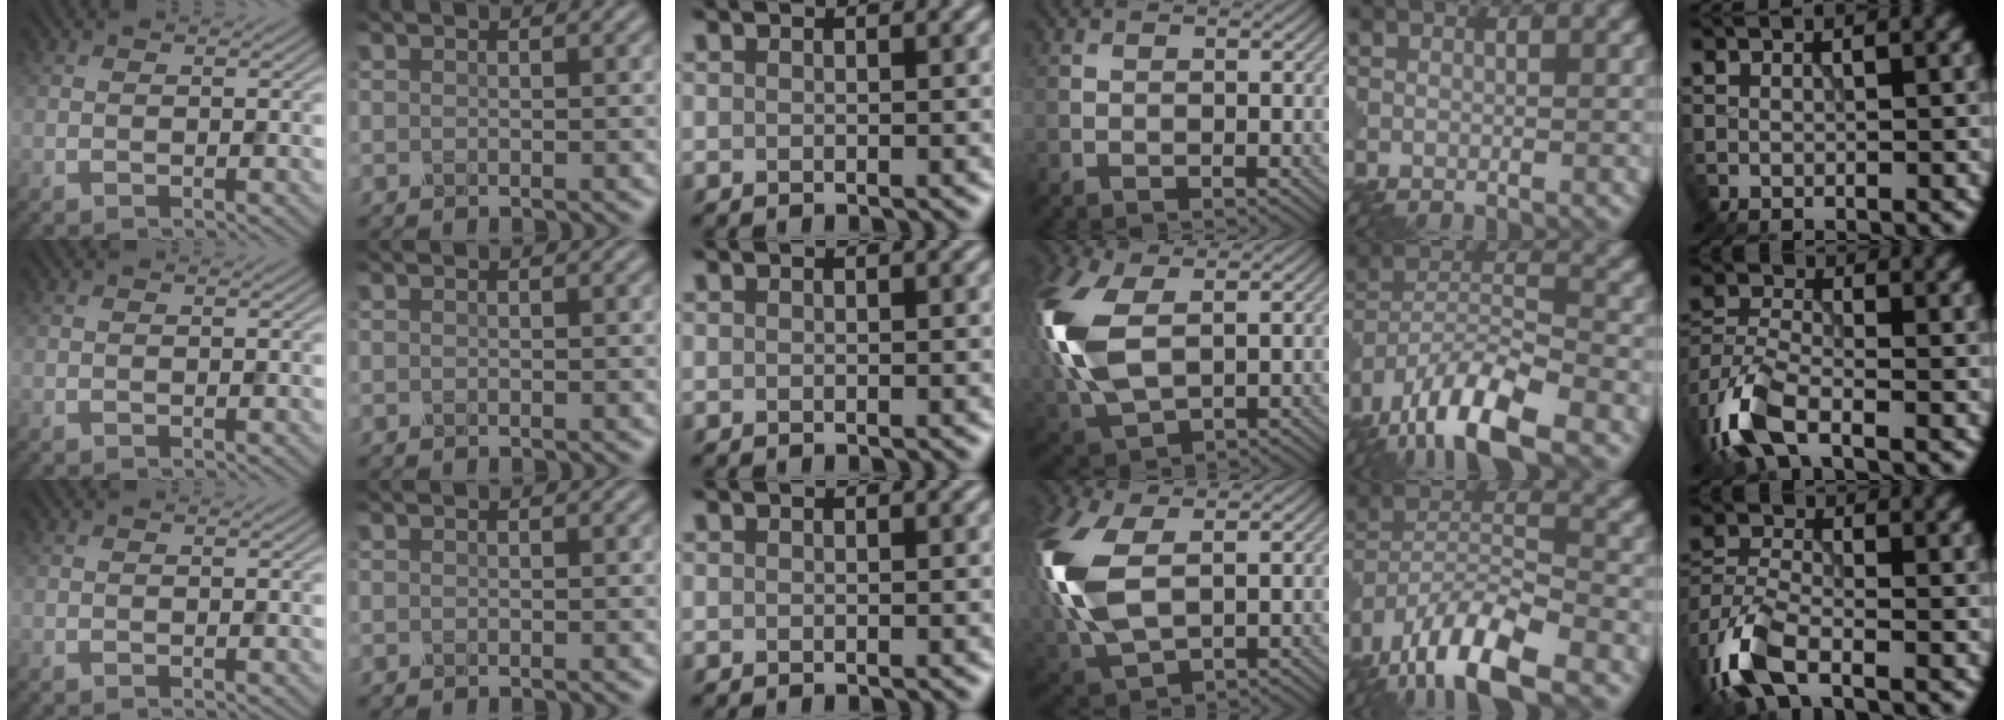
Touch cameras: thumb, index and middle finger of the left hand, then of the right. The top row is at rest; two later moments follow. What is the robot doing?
{"motion": "squeeze", "object": "clothespin"}